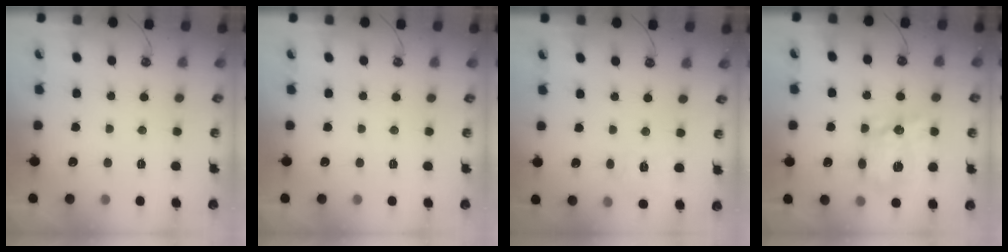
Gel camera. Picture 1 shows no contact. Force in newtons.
{"total": 0.0}
{"total": 6.4, "press": 6.4, "slide": 0.5}
{"total": 12.8, "press": 12.8, "slide": 0.2}